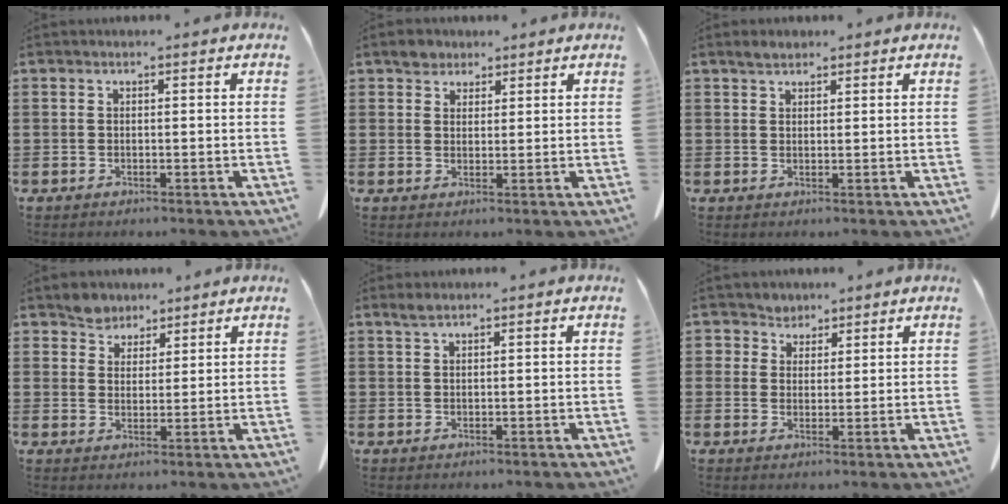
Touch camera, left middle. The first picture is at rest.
{"total": 2.8, "force": [2.3, 1.6, 0.4], "torque": [-0.009, 0.006, 0.042]}
{"total": 1.9, "force": [1.6, 0.8, 0.7], "torque": [-0.009, 0.000, 0.030]}
{"total": 3.8, "force": [3.3, 1.9, 0.1], "torque": [-0.015, 0.003, 0.065]}
{"total": 1.3, "force": [1.0, 0.2, 0.8], "torque": [-0.019, 0.000, 0.018]}
{"total": 3.2, "force": [2.4, 2.0, 0.0], "torque": [-0.014, 0.006, 0.046]}